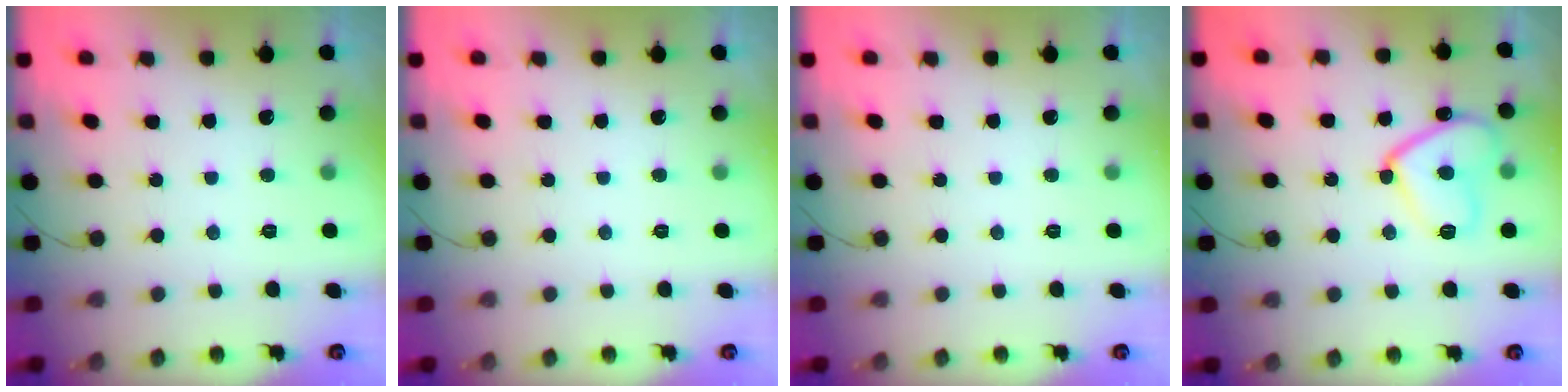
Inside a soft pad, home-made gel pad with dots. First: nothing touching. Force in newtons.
{"total": 0.0}
{"total": 0.0}
{"total": 12.2, "press": 12.2, "slide": 1.3}